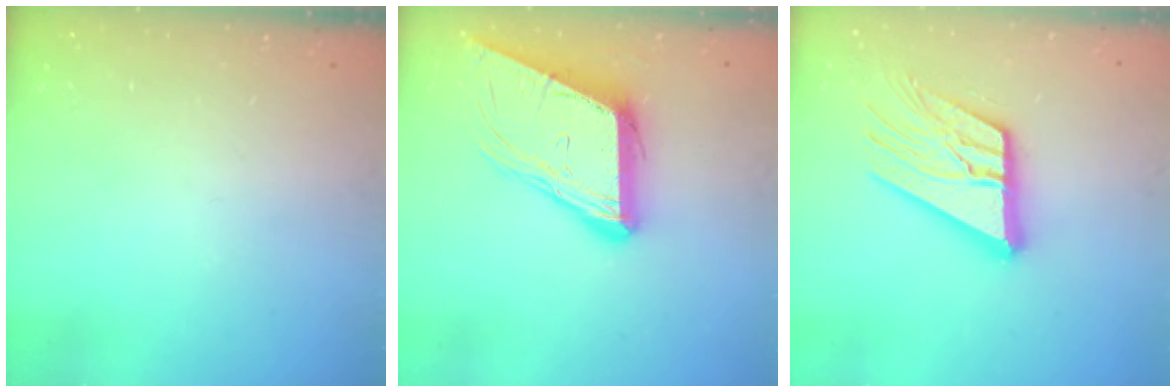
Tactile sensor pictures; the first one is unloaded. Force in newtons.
{"total": 12.8, "press": 12.3, "slide": 3.6}
{"total": 17.6, "press": 17.5, "slide": 2.2}